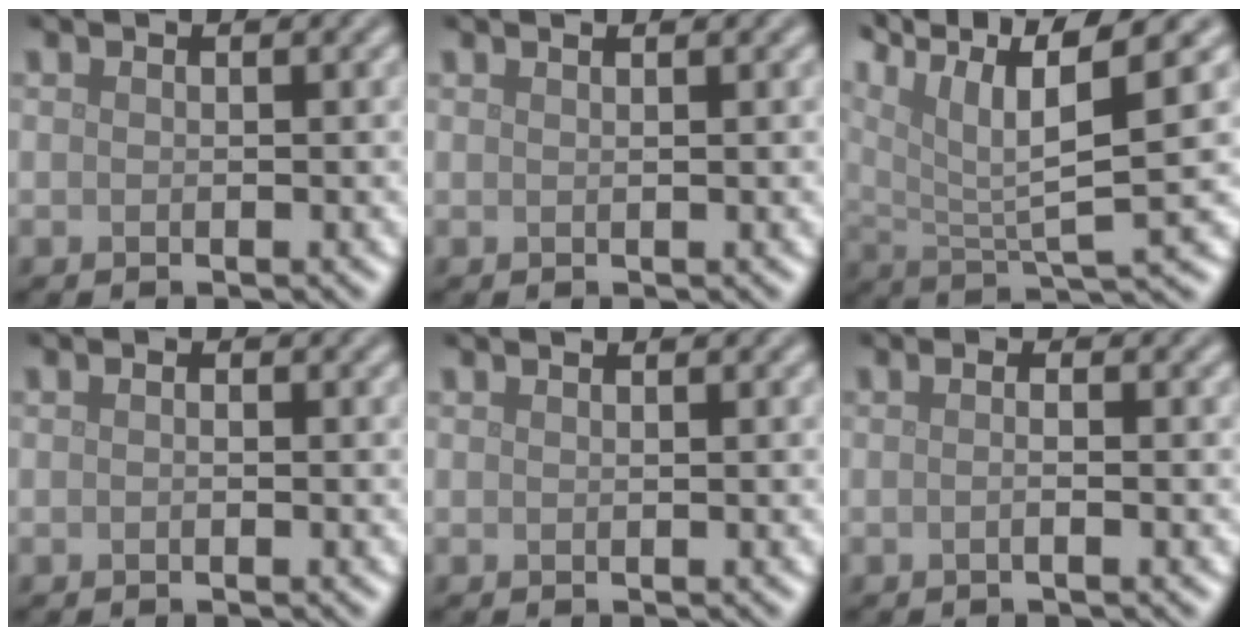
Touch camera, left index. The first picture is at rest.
{"total": 1.3, "force": [0.8, 0.5, 0.9], "torque": [-0.005, 0.001, -0.001]}
{"total": 10.3, "force": [5.4, 2.5, 8.4], "torque": [-0.155, 0.014, 0.099]}
{"total": 0.5, "force": [0.0, 0.2, 0.5], "torque": [-0.011, -0.001, -0.001]}
{"total": 0.8, "force": [0.5, 0.3, 0.5], "torque": [-0.001, 0.000, 0.003]}
{"total": 1.9, "force": [0.2, 0.8, 1.7], "torque": [-0.008, -0.006, -0.016]}